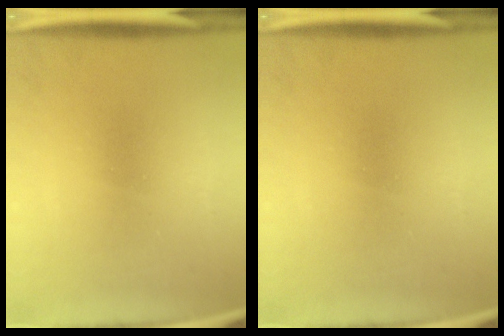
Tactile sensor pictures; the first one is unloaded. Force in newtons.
{"total": 0.0}